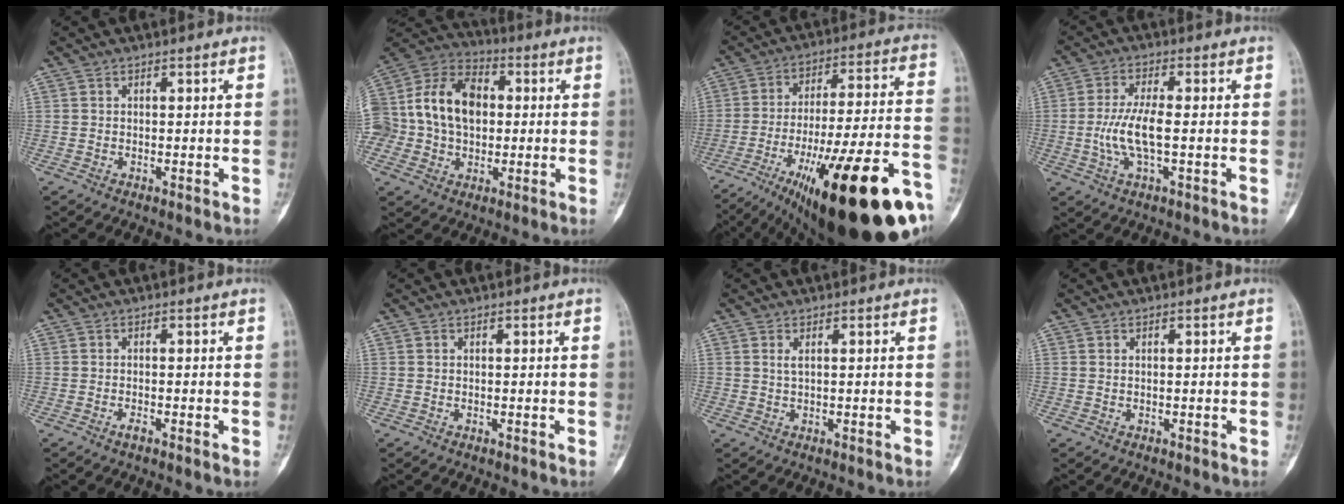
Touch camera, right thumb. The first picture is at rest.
{"total": 21.1, "force": [1.3, 15.7, 14.0], "torque": [-0.274, 0.037, 0.026]}
{"total": 33.1, "force": [-16.5, 7.7, 27.6], "torque": [-0.349, 0.040, -0.248]}
{"total": 7.6, "force": [-0.8, 2.3, 7.2], "torque": [-0.161, 0.004, -0.019]}
{"total": 1.1, "force": [-0.7, 0.1, 0.9], "torque": [-0.019, -0.001, -0.014]}
{"total": 0.0}
{"total": 1.1, "force": [0.4, 0.4, 0.9], "torque": [-0.022, 0.002, 0.011]}
{"total": 0.0}